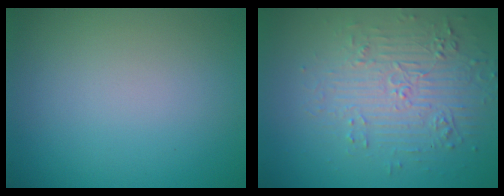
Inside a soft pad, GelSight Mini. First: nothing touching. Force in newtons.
{"total": 4.2, "press": 3.7, "slide": 2.0}